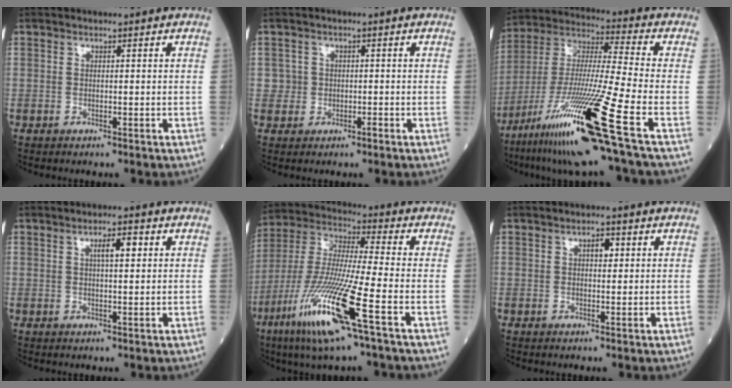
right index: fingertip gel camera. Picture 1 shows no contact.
{"total": 1.9, "force": [-0.2, 1.9, 0.0], "torque": [0.005, 0.006, -0.004]}
{"total": 21.4, "force": [-11.4, -1.2, 18.0], "torque": [-0.358, -0.049, -0.214]}
{"total": 3.3, "force": [1.1, 0.7, 3.0], "torque": [-0.052, 0.005, 0.018]}
{"total": 17.9, "force": [-8.2, 0.5, 16.0], "torque": [-0.356, -0.039, -0.160]}
{"total": 2.1, "force": [0.6, 0.9, 1.7], "torque": [-0.027, 0.003, 0.009]}